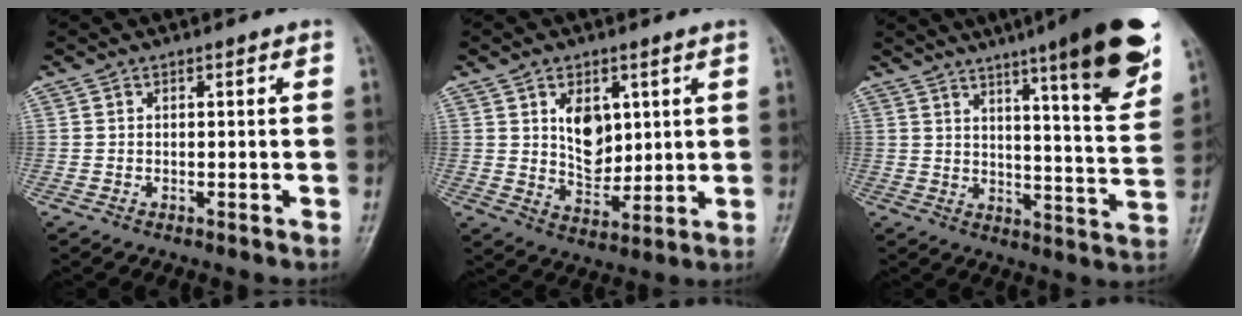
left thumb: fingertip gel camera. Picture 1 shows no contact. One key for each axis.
{"total": 8.2, "fx": 2.6, "fy": 5.4, "fz": 5.7, "tx": -0.063, "ty": -0.023, "tz": 0.053}
{"total": 20.7, "fx": 12.5, "fy": 3.0, "fz": 16.3, "tx": -0.200, "ty": -0.054, "tz": 0.170}